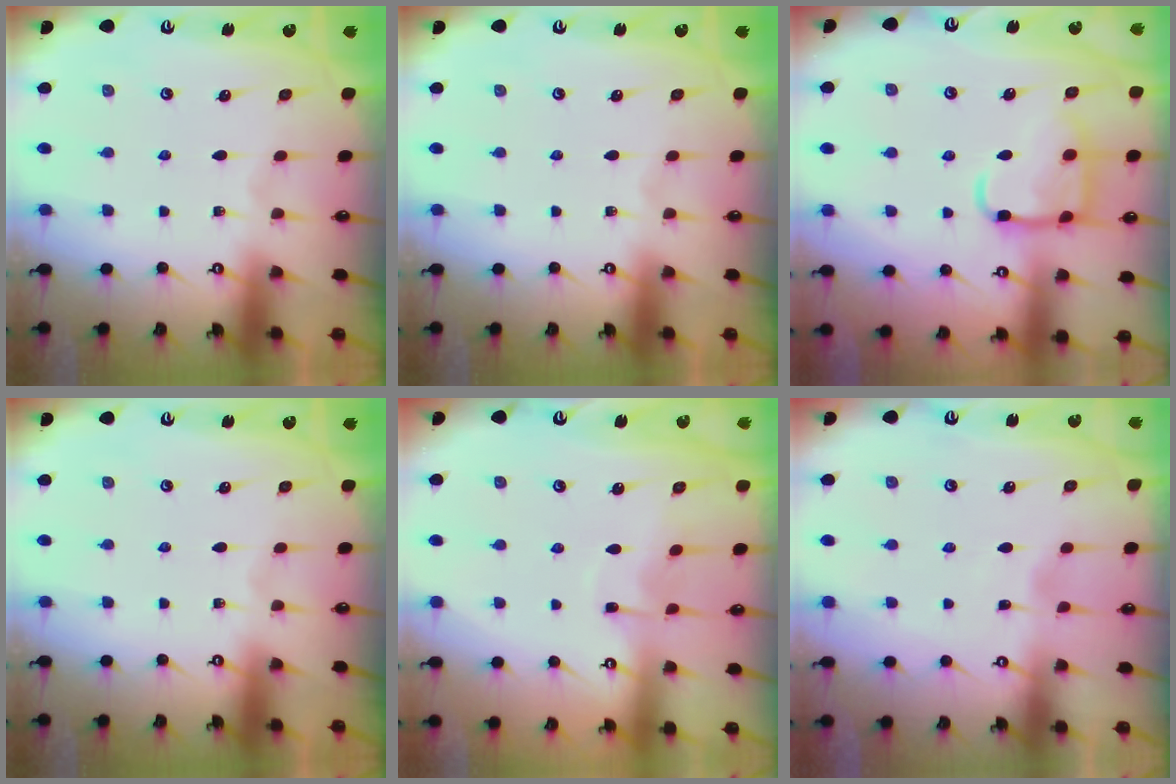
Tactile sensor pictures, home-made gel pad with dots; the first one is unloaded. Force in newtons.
{"total": 0.0}
{"total": 13.0, "press": 13.0, "slide": 1.1}
{"total": 0.0}
{"total": 3.4, "press": 3.4, "slide": 0.3}
{"total": 3.0, "press": 2.9, "slide": 0.4}